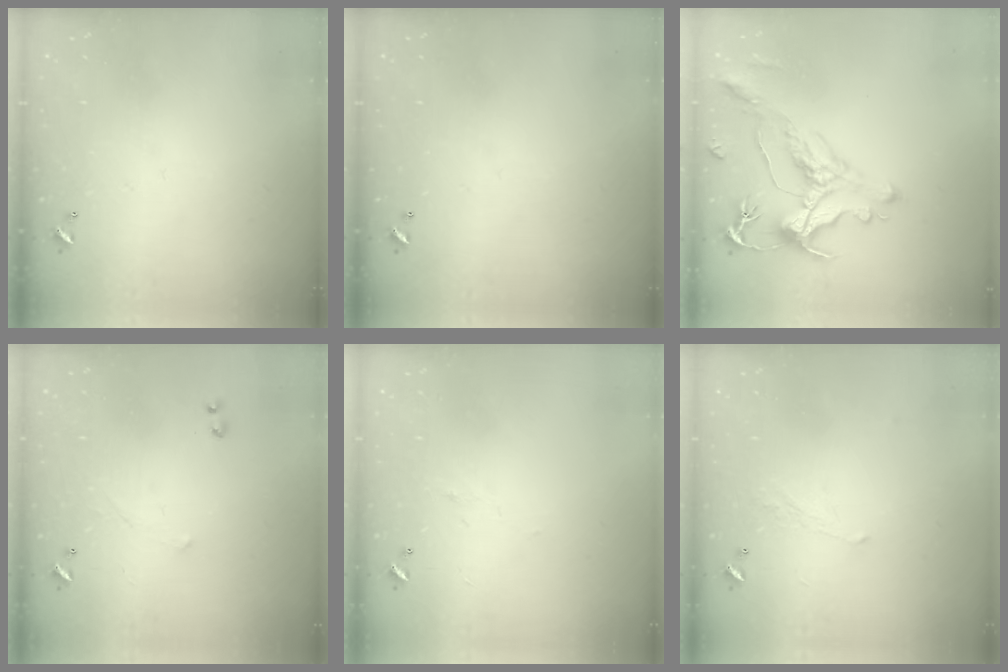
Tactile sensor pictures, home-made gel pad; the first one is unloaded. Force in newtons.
{"total": 0.0}
{"total": 1.2, "press": 0.2, "slide": 1.2}
{"total": 1.7, "press": 1.7, "slide": 0.4}
{"total": 0.8, "press": 0.6, "slide": 0.6}
{"total": 1.7, "press": 1.6, "slide": 0.6}